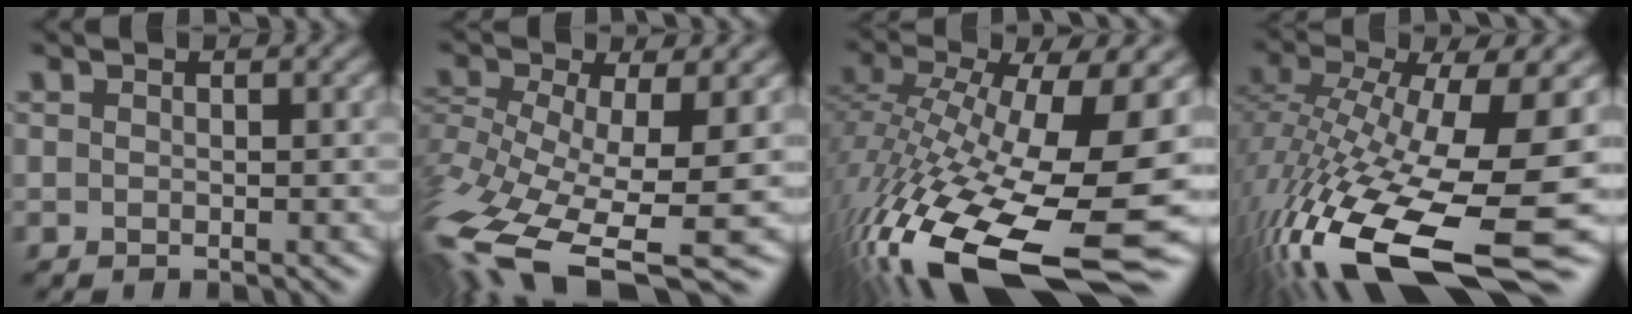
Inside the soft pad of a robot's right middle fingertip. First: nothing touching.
{"total": 13.2, "force": [-6.8, 4.5, 10.4], "torque": [-0.241, -0.022, -0.105]}
{"total": 18.0, "force": [-5.6, 6.7, 15.8], "torque": [-0.307, -0.026, -0.098]}
{"total": 17.4, "force": [-5.6, 6.1, 15.3], "torque": [-0.310, -0.017, -0.099]}